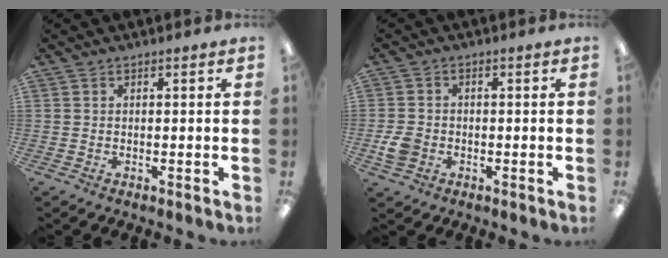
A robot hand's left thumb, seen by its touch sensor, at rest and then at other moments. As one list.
[{"total": 4.4, "force": [-1.3, 3.5, 2.2], "torque": [-0.040, 0.002, -0.027]}]